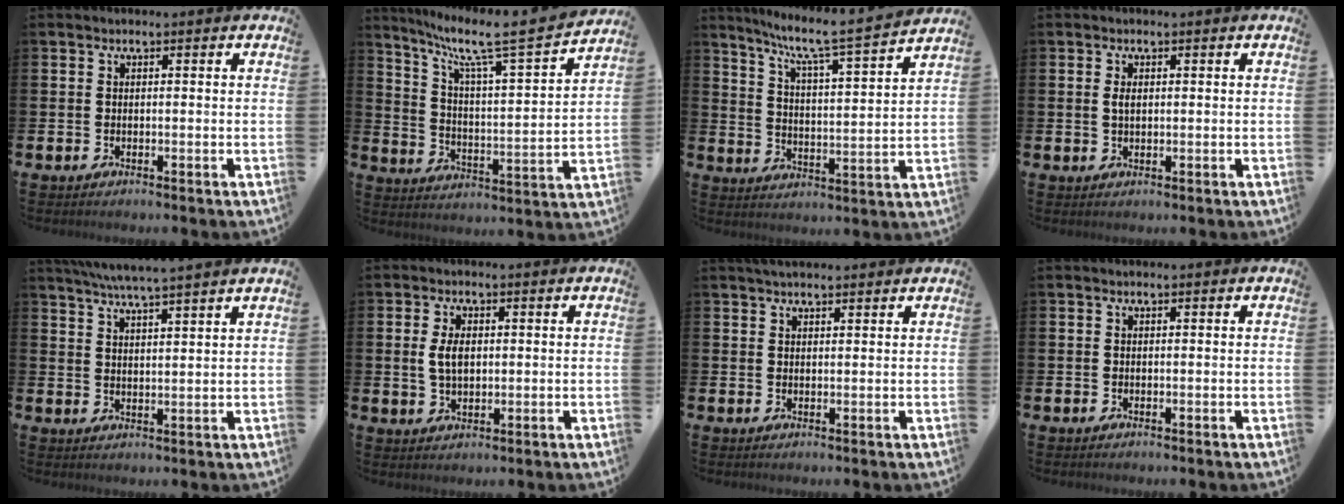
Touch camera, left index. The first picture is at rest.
{"total": 8.3, "force": [6.5, 0.5, 5.1], "torque": [-0.121, -0.051, 0.099]}
{"total": 7.2, "force": [6.4, -0.2, 3.3], "torque": [-0.087, -0.055, 0.102]}
{"total": 1.5, "force": [0.5, 0.8, 1.2], "torque": [-0.015, 0.000, 0.004]}
{"total": 5.1, "force": [4.9, -0.9, 1.3], "torque": [-0.047, -0.021, 0.087]}
{"total": 3.7, "force": [0.9, 2.1, 2.9], "torque": [-0.050, 0.004, 0.011]}
{"total": 2.3, "force": [2.2, 0.5, 0.6], "torque": [-0.007, -0.004, 0.037]}
{"total": 0.0}